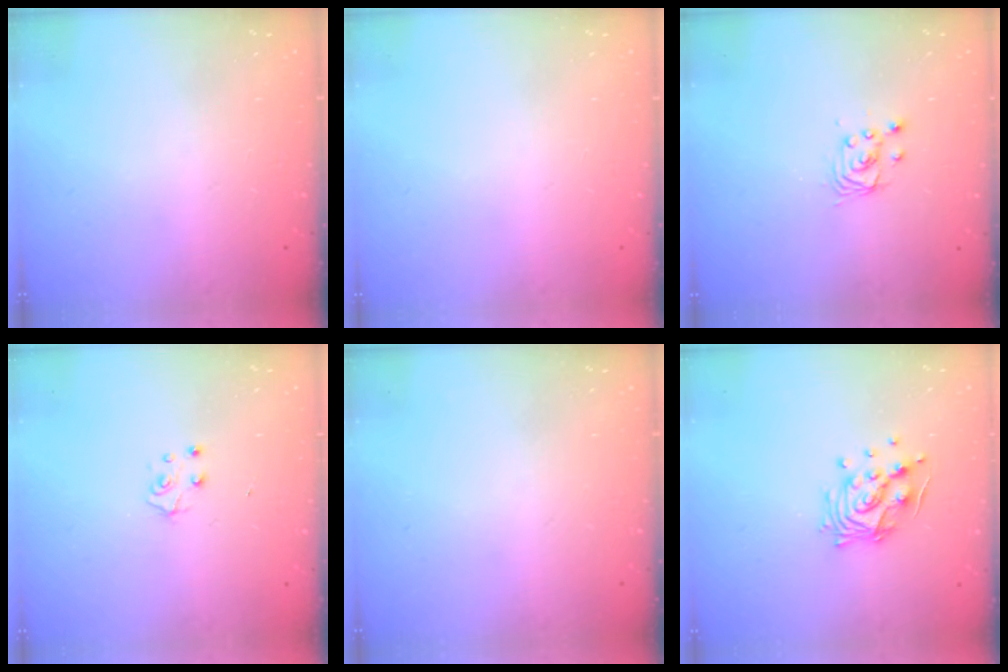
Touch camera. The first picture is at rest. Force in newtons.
{"total": 0.0}
{"total": 2.9, "press": 2.9, "slide": 0.0}
{"total": 5.1, "press": 5.1, "slide": 0.5}
{"total": 0.0}
{"total": 12.0, "press": 11.9, "slide": 1.2}